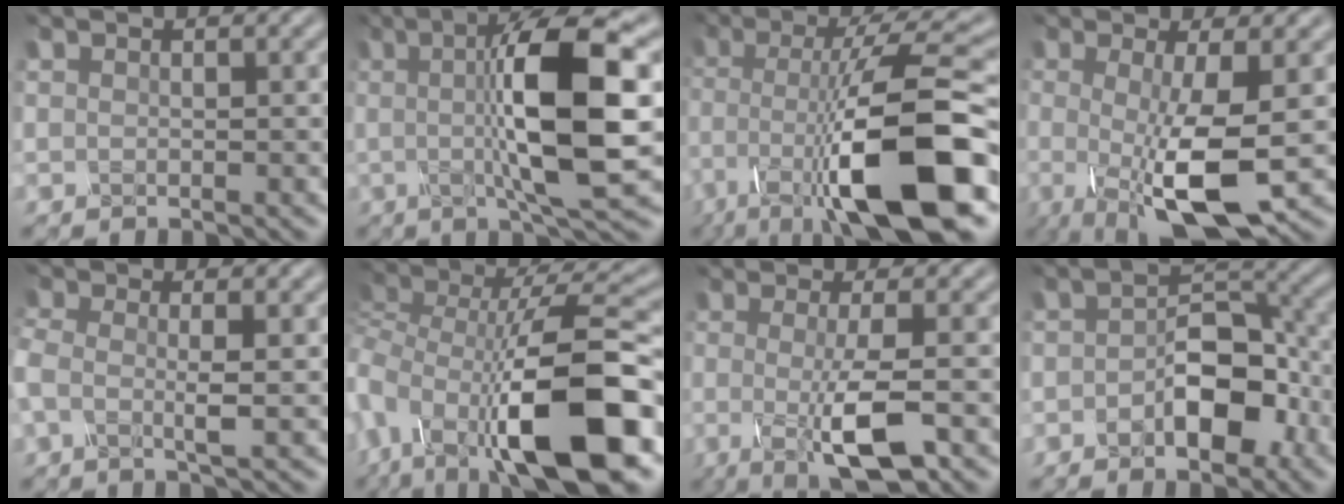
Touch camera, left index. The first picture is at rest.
{"total": 11.0, "force": [0.0, 2.2, 10.8], "torque": [-0.164, 0.002, 0.000]}
{"total": 12.8, "force": [-4.4, 2.8, 11.6], "torque": [-0.164, 0.005, -0.083]}
{"total": 8.4, "force": [-2.2, 2.0, 7.8], "torque": [-0.134, -0.013, -0.039]}
{"total": 3.0, "force": [-1.0, 0.8, 2.7], "torque": [-0.058, 0.000, -0.027]}
{"total": 14.4, "force": [-6.2, 5.5, 11.8], "torque": [-0.194, -0.004, -0.110]}
{"total": 5.6, "force": [-1.8, 1.1, 5.2], "torque": [-0.082, -0.011, -0.034]}
{"total": 6.2, "force": [-2.8, 3.3, 4.5], "torque": [-0.058, 0.002, -0.050]}